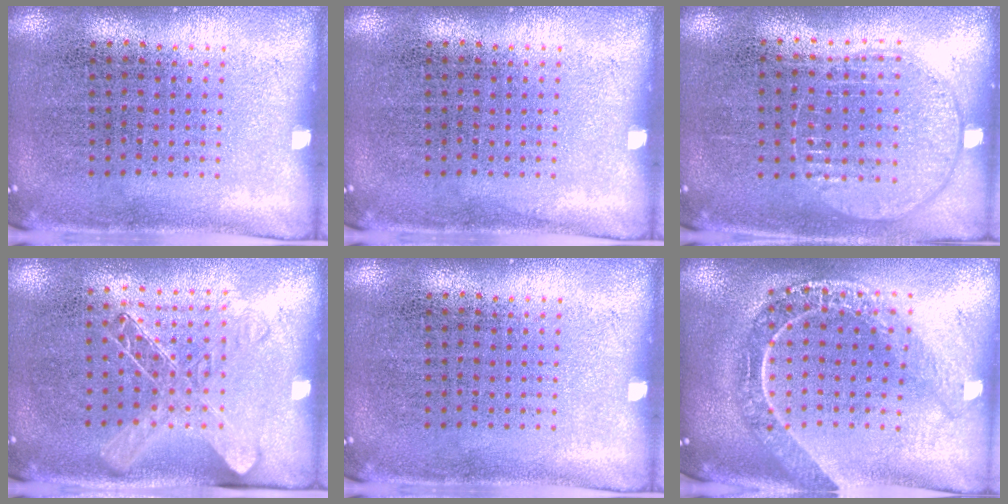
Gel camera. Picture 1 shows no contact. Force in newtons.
{"total": 0.0}
{"total": 1.0, "press": 0.9, "slide": 0.3}
{"total": 1.4, "press": 1.3, "slide": 0.6}
{"total": 0.0}
{"total": 2.1, "press": 1.8, "slide": 1.1}